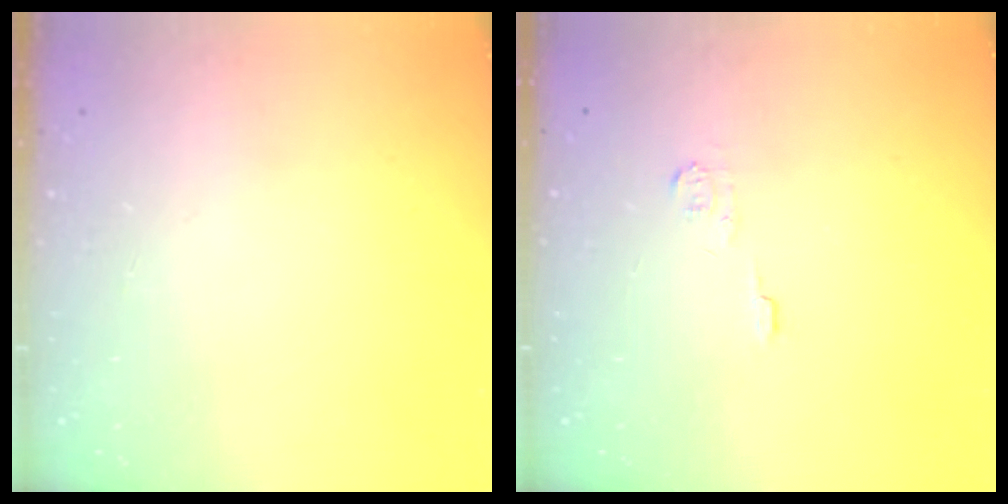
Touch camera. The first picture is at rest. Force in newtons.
{"total": 3.8, "press": 3.8, "slide": 0.5}